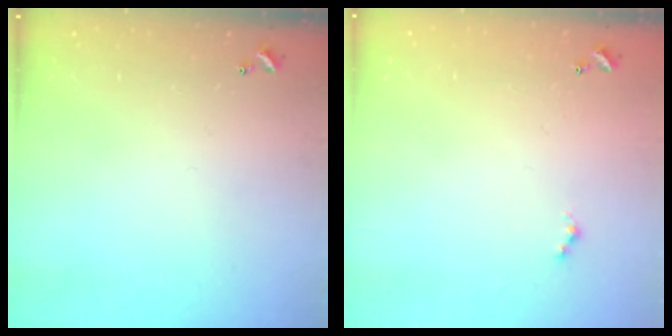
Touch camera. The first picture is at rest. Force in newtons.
{"total": 0.8, "press": 0.5, "slide": 0.5}